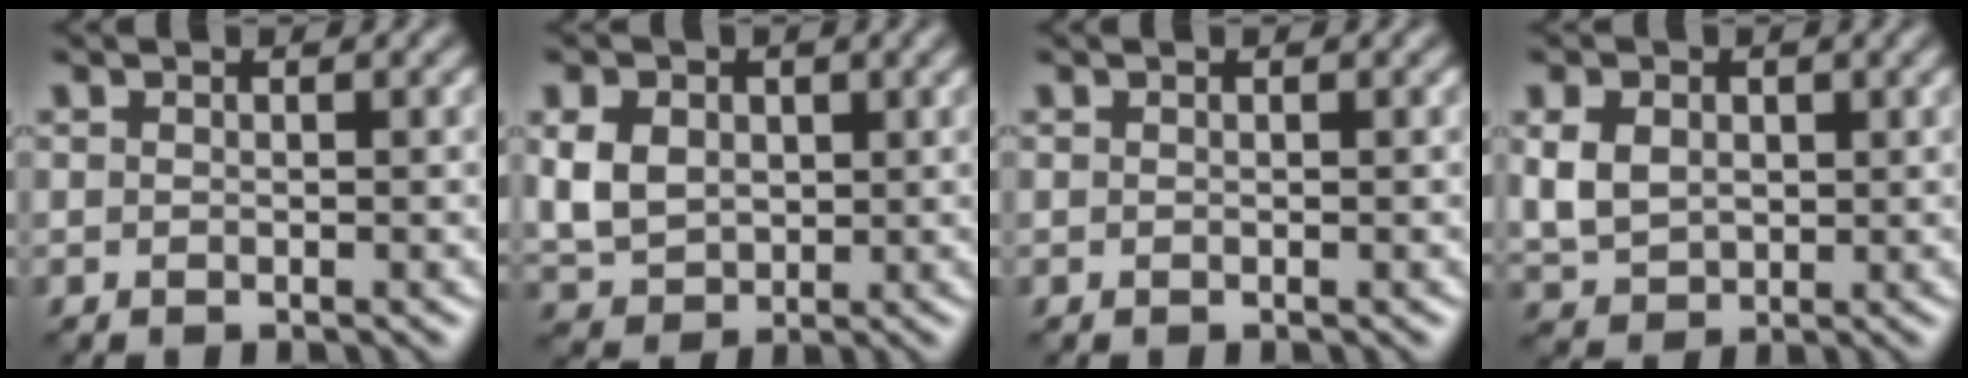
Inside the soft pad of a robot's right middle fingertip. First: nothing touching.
{"total": 4.7, "force": [0.8, 3.7, 2.8], "torque": [-0.070, -0.001, 0.015]}
{"total": 0.0}
{"total": 4.0, "force": [0.7, 3.1, 2.4], "torque": [-0.059, 0.000, 0.013]}